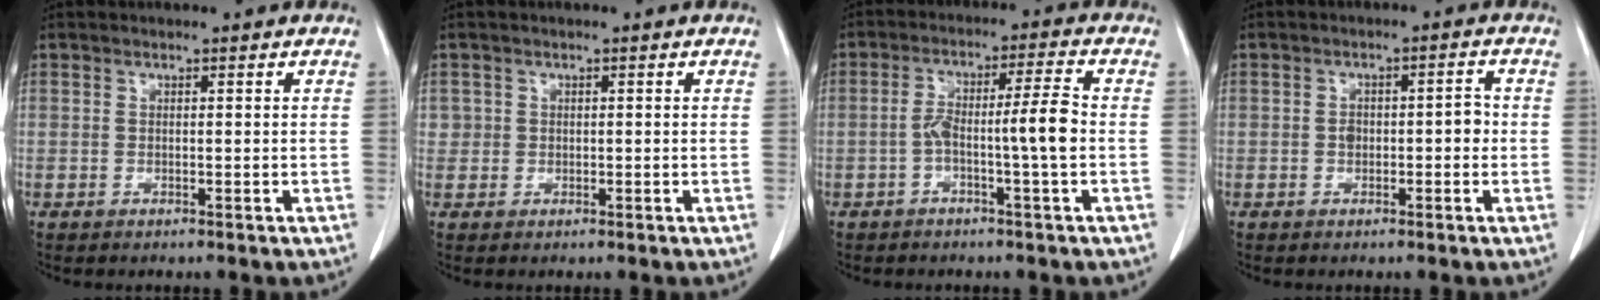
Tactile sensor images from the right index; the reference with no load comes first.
{"total": 1.4, "force": [0.2, 1.4, 0.1], "torque": [0.012, 0.003, 0.000]}
{"total": 6.8, "force": [-1.6, -0.3, 6.6], "torque": [-0.120, 0.021, -0.025]}
{"total": 3.4, "force": [-0.5, 1.8, 2.9], "torque": [-0.042, 0.015, -0.005]}